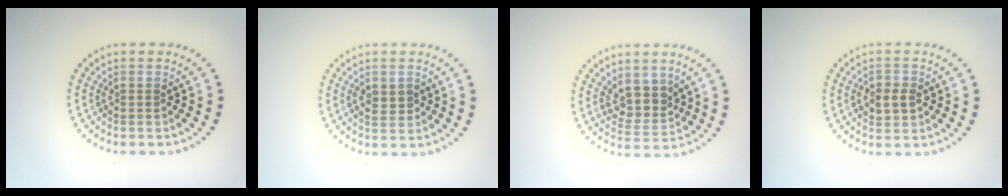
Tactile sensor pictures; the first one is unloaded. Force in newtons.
{"total": 1.6, "press": 1.6, "slide": 0.1}
{"total": 3.3, "press": 2.9, "slide": 1.6}
{"total": 2.4, "press": 2.4, "slide": 0.3}